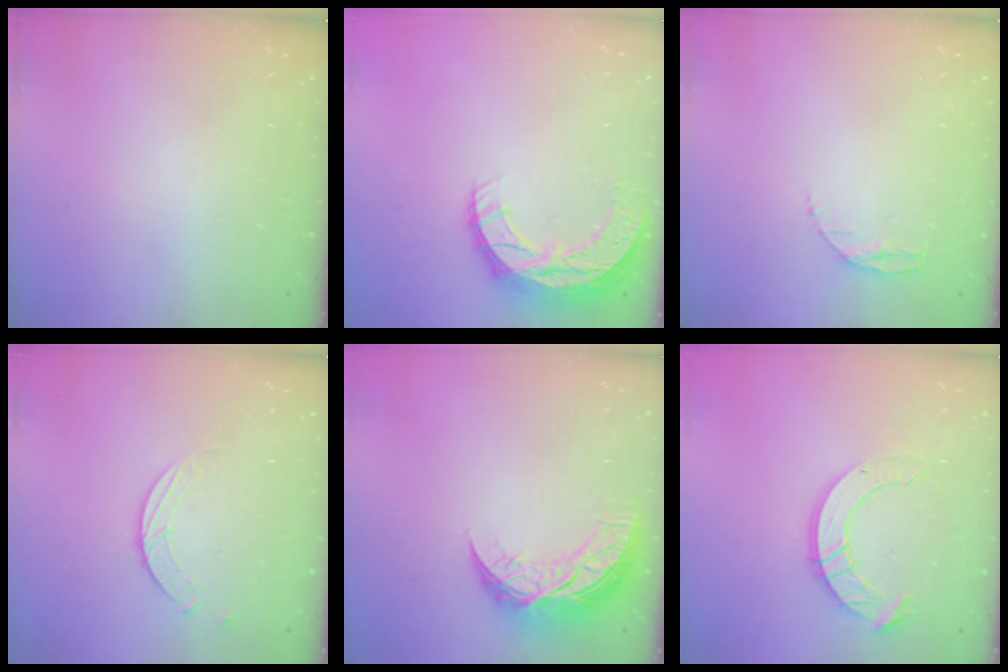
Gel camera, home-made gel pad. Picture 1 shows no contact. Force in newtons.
{"total": 11.7, "press": 11.6, "slide": 0.8}
{"total": 3.4, "press": 3.4, "slide": 0.4}
{"total": 2.5, "press": 2.4, "slide": 0.2}
{"total": 10.1, "press": 10.0, "slide": 0.9}
{"total": 12.6, "press": 12.6, "slide": 1.3}